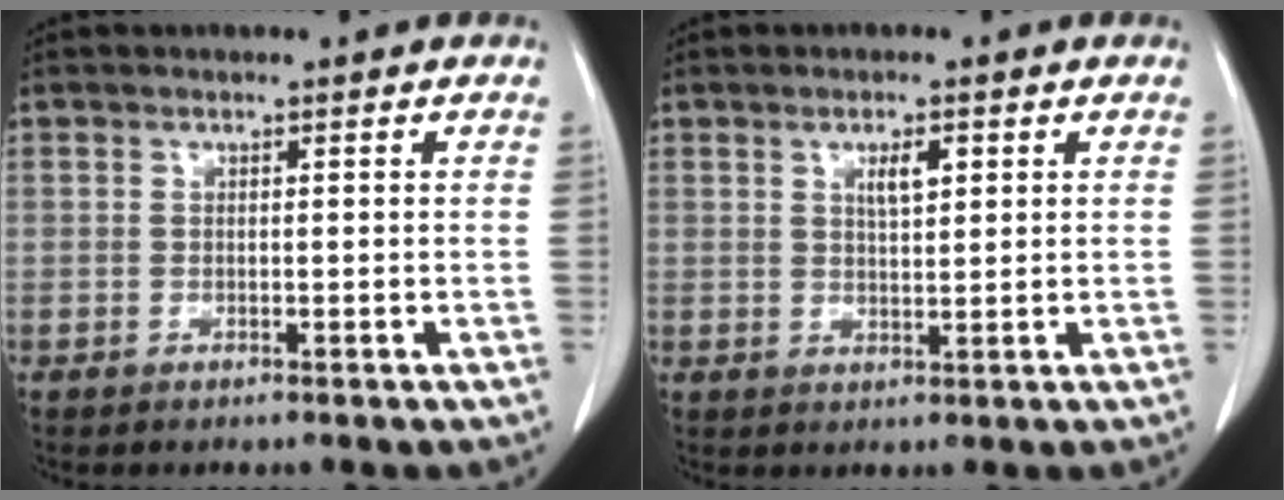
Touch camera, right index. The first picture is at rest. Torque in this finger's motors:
{"motor_torque": [0.09, 0.10, 0.02, 0.06]}